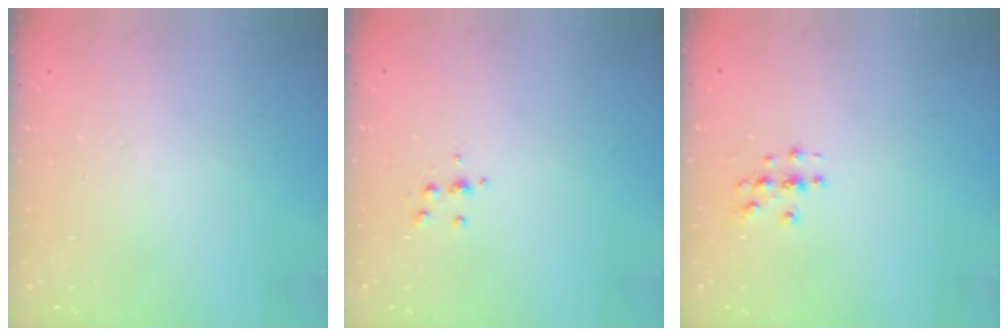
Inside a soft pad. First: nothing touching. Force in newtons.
{"total": 4.9, "press": 4.8, "slide": 1.1}
{"total": 2.8, "press": 2.8, "slide": 0.3}